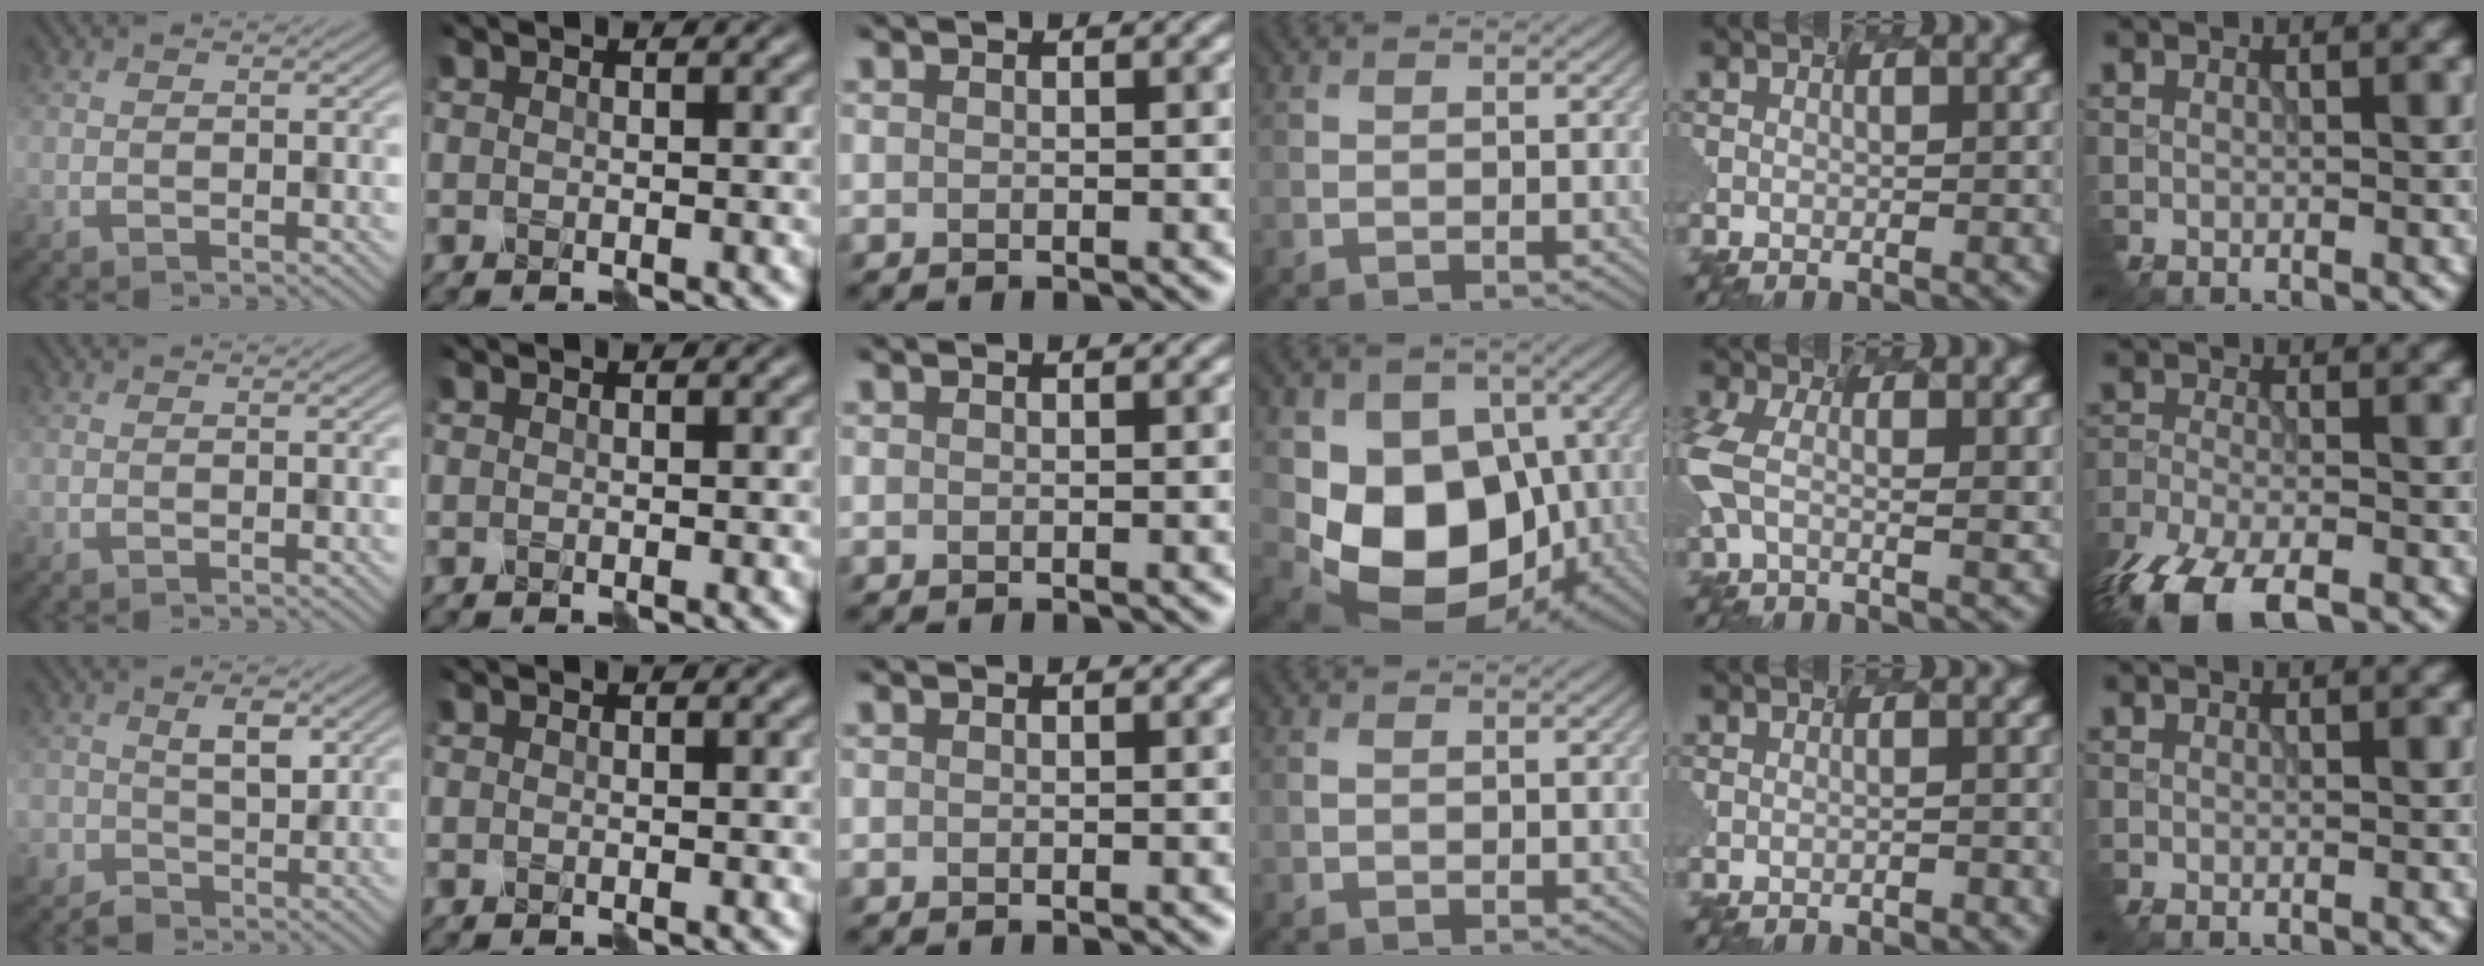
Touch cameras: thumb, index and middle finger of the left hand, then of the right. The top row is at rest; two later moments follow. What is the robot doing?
{"motion": "disassemble", "object": "velcro strap"}